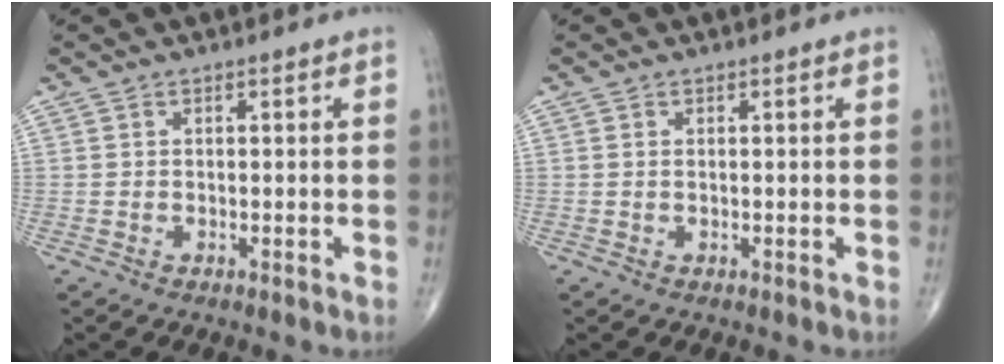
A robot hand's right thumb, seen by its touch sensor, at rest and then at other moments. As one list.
[{"total": 0.0}]